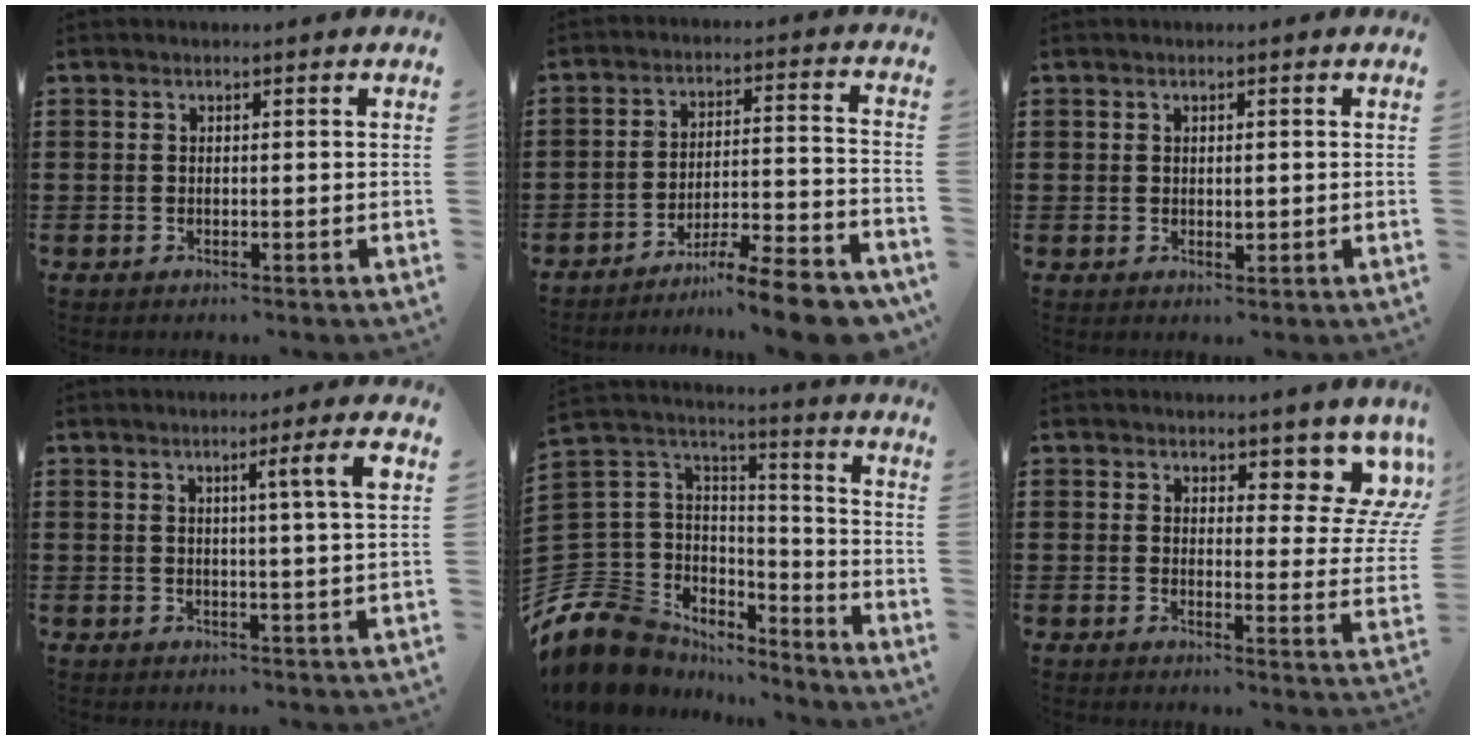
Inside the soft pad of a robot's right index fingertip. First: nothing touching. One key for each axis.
{"total": 9.3, "fx": -8.2, "fy": 0.7, "fz": 4.5, "tx": -0.057, "ty": 0.017, "tz": -0.155}
{"total": 1.0, "fx": 0.3, "fy": 0.6, "fz": 0.6, "tx": -0.013, "ty": 0.004, "tz": 0.006}
{"total": 5.3, "fx": 1.8, "fy": -0.6, "fz": 4.9, "tx": -0.082, "ty": -0.012, "tz": 0.021}
{"total": 10.1, "fx": -6.4, "fy": 7.5, "fz": 1.9, "tx": -0.103, "ty": -0.010, "tz": -0.124}
{"total": 8.0, "fx": 6.4, "fy": 2.9, "fz": 3.8, "tx": -0.060, "ty": -0.037, "tz": 0.111}